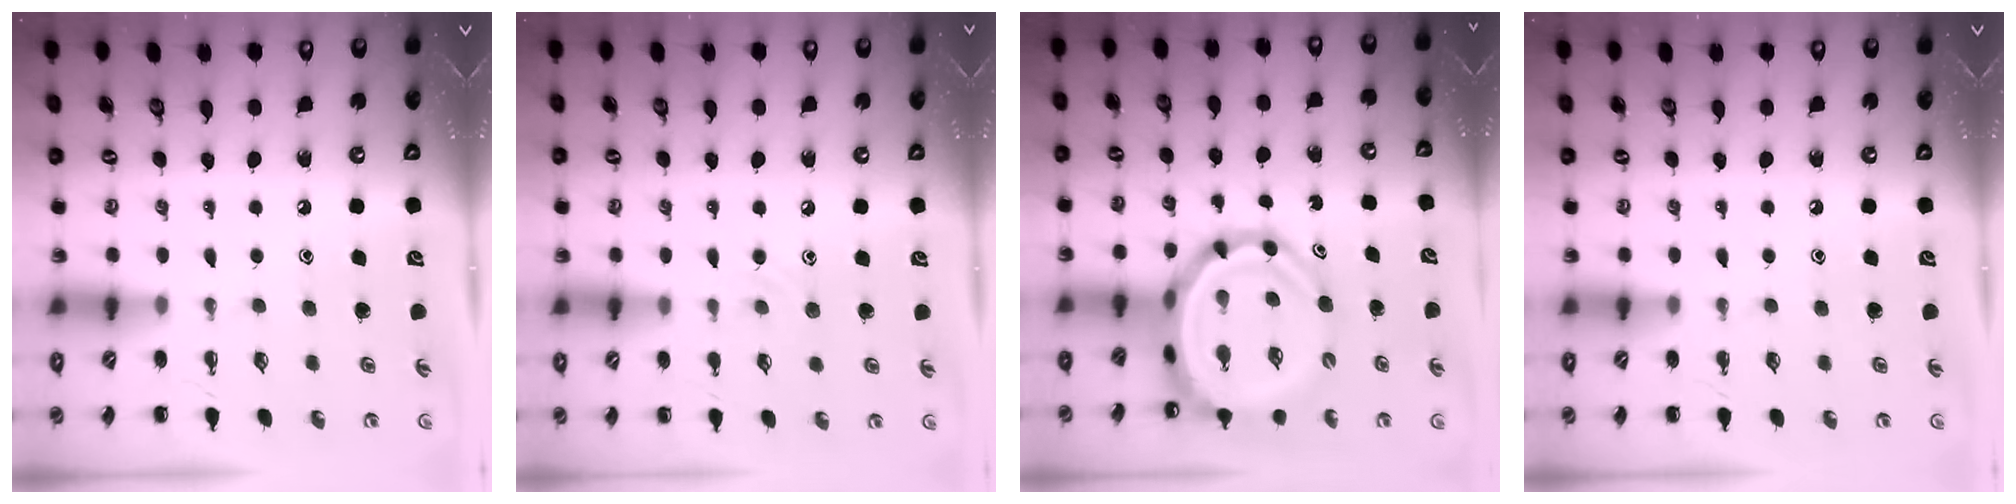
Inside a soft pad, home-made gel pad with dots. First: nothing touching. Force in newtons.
{"total": 6.1, "press": 5.7, "slide": 2.1}
{"total": 11.2, "press": 10.7, "slide": 3.4}
{"total": 0.0}